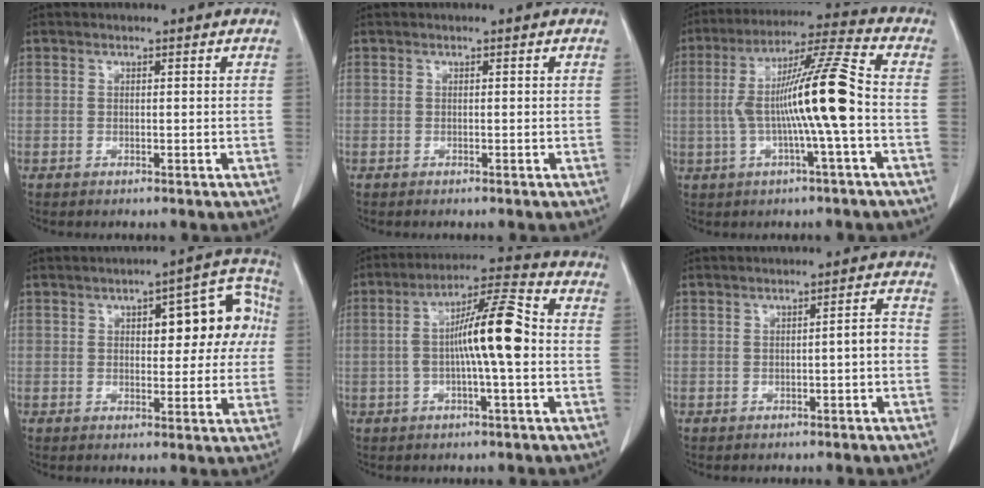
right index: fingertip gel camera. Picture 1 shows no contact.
{"total": 0.0}
{"total": 13.3, "force": [-1.4, -0.6, 13.2], "torque": [-0.242, 0.016, -0.033]}
{"total": 10.7, "force": [2.2, 4.5, 9.5], "torque": [-0.102, 0.039, 0.027]}
{"total": 11.3, "force": [-0.6, 1.1, 11.2], "torque": [-0.196, 0.023, -0.017]}
{"total": 2.3, "force": [-0.7, 0.2, 2.2], "torque": [-0.025, 0.005, -0.012]}